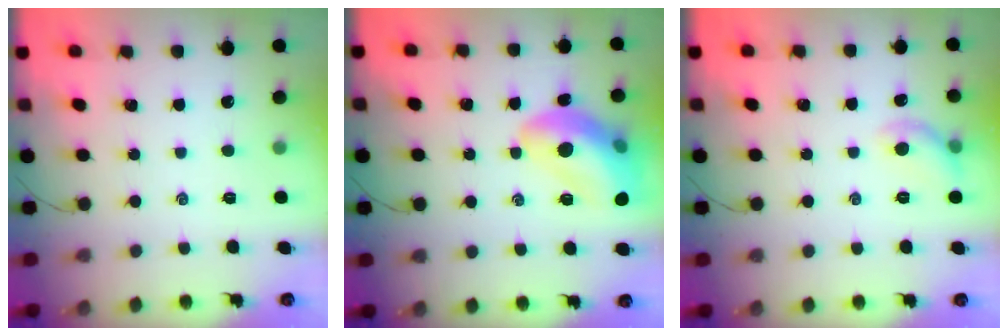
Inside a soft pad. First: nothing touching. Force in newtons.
{"total": 17.7, "press": 17.5, "slide": 2.7}
{"total": 6.9, "press": 6.8, "slide": 0.9}